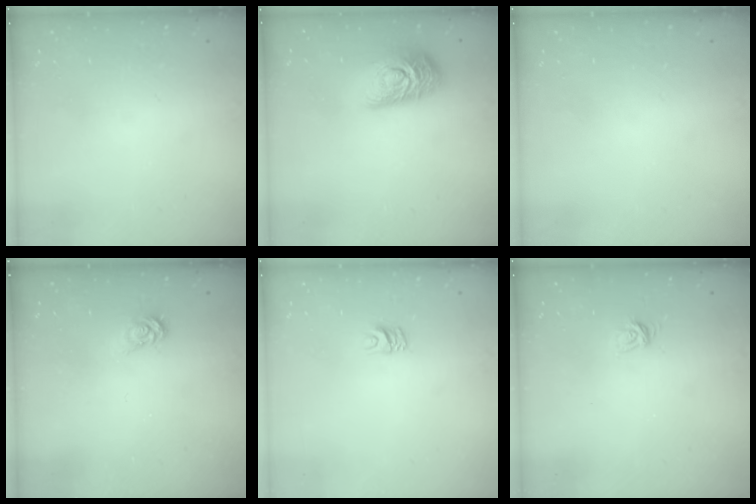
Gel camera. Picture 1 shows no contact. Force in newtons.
{"total": 14.6, "press": 14.6, "slide": 0.8}
{"total": 0.0}
{"total": 3.3, "press": 3.3, "slide": 0.3}
{"total": 5.5, "press": 5.5, "slide": 0.4}
{"total": 4.5, "press": 4.5, "slide": 0.2}